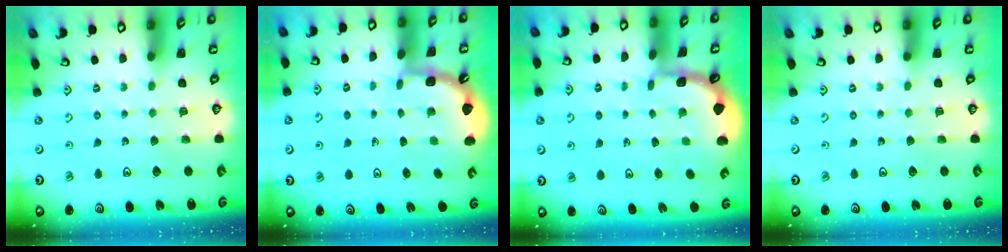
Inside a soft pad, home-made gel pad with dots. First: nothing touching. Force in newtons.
{"total": 2.1, "press": 2.1, "slide": 0.2}
{"total": 1.5, "press": 1.5, "slide": 0.1}
{"total": 0.0}